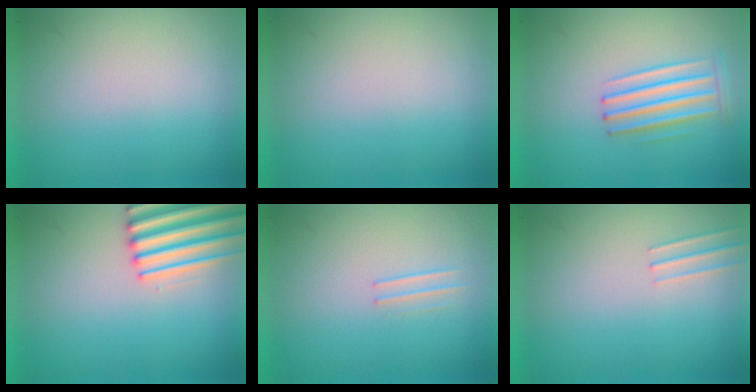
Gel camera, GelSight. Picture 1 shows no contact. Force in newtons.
{"total": 0.0}
{"total": 2.9}
{"total": 5.0}
{"total": 1.2}
{"total": 1.0}